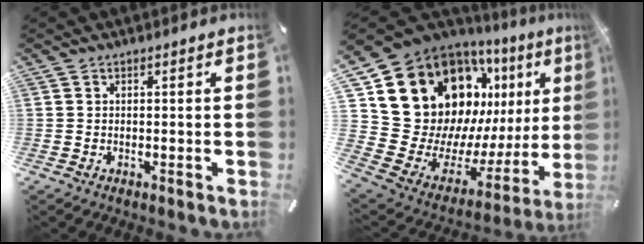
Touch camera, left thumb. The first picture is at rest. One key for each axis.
{"total": 20.3, "fx": 9.4, "fy": 15.8, "fz": 8.6, "tx": -0.101, "ty": -0.108, "tz": 0.205}